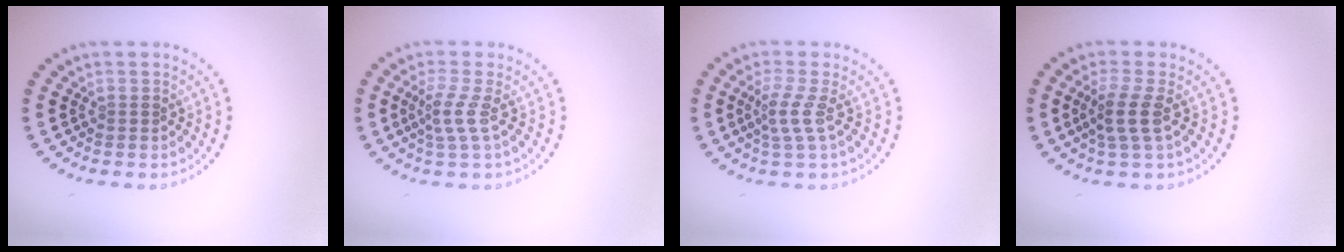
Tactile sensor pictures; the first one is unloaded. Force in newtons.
{"total": 2.1, "press": 1.5, "slide": 1.6}
{"total": 2.3, "press": 1.6, "slide": 1.7}
{"total": 2.6, "press": 2.1, "slide": 1.6}